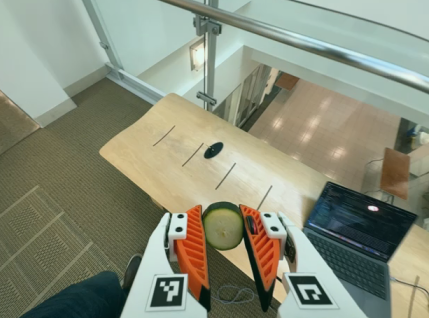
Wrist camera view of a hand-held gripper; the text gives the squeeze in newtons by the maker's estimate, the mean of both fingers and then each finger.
{"total": 11.6, "left": 11.4, "right": 11.8}